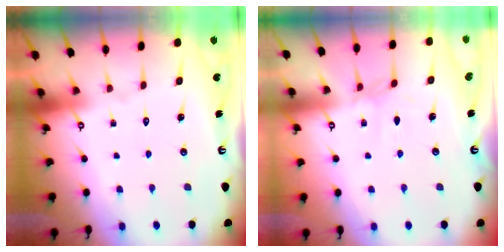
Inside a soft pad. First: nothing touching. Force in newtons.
{"total": 2.1, "press": 2.1, "slide": 0.5}